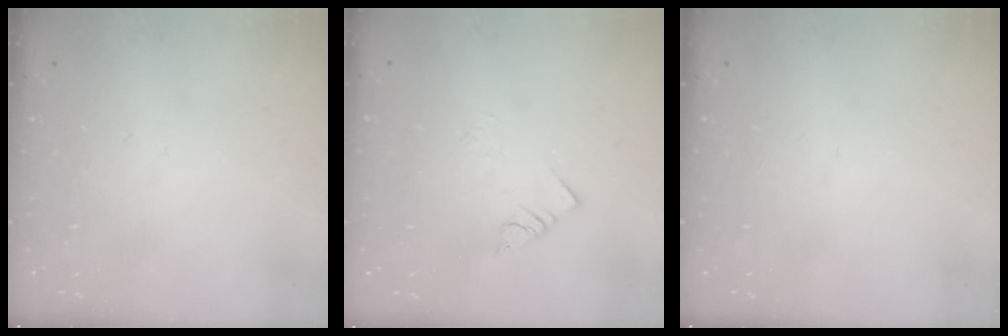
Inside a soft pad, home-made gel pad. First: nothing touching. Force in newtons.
{"total": 2.8, "press": 2.8, "slide": 0.3}
{"total": 0.0}